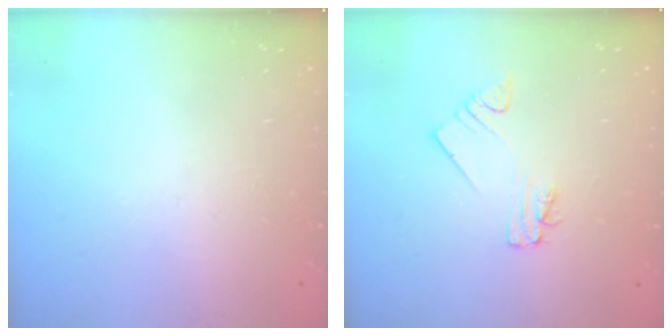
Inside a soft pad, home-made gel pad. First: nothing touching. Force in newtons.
{"total": 2.0, "press": 2.0, "slide": 0.1}